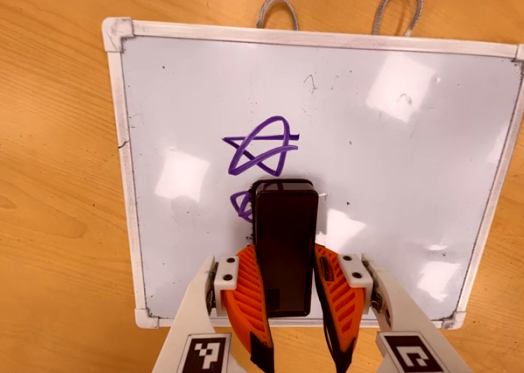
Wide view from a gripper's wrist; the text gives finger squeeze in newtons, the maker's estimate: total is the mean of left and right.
{"total": 7.9, "left": 5.7, "right": 10.1}